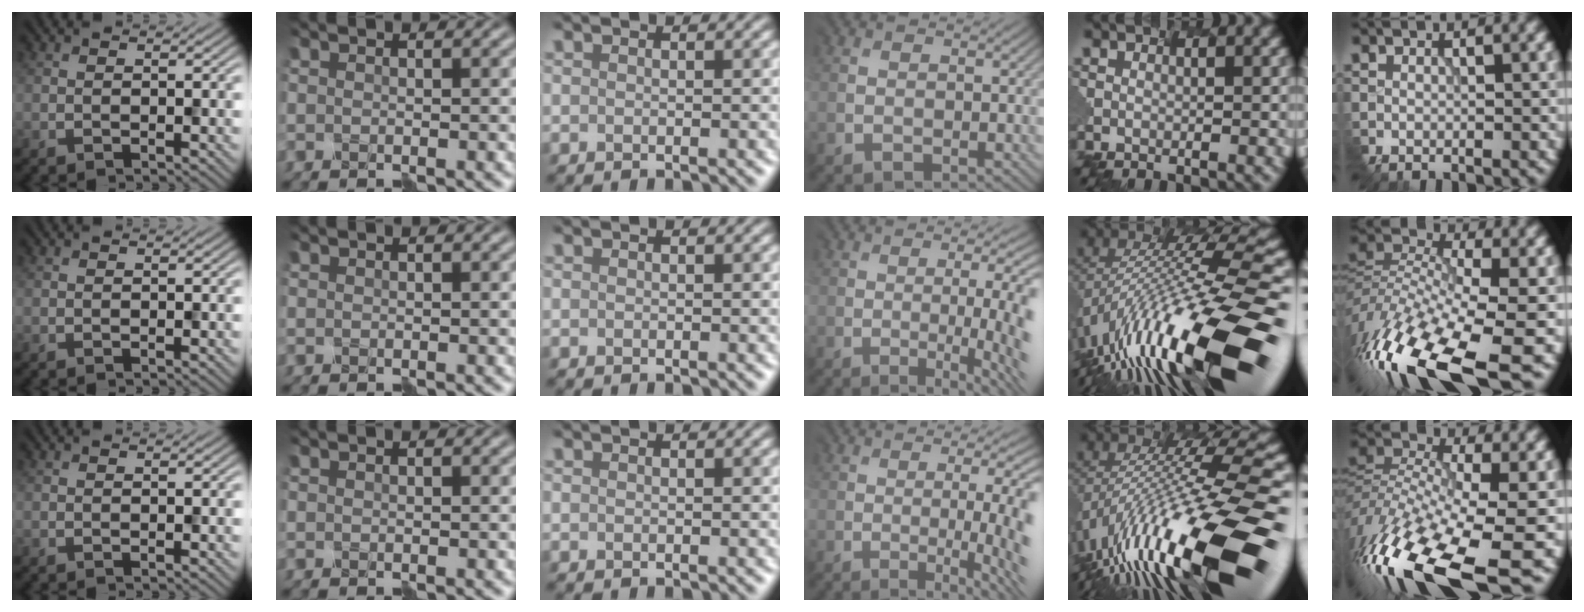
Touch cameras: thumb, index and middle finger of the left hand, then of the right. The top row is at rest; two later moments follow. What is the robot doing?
{"motion": "shake", "object": "plastic piggy bank"}